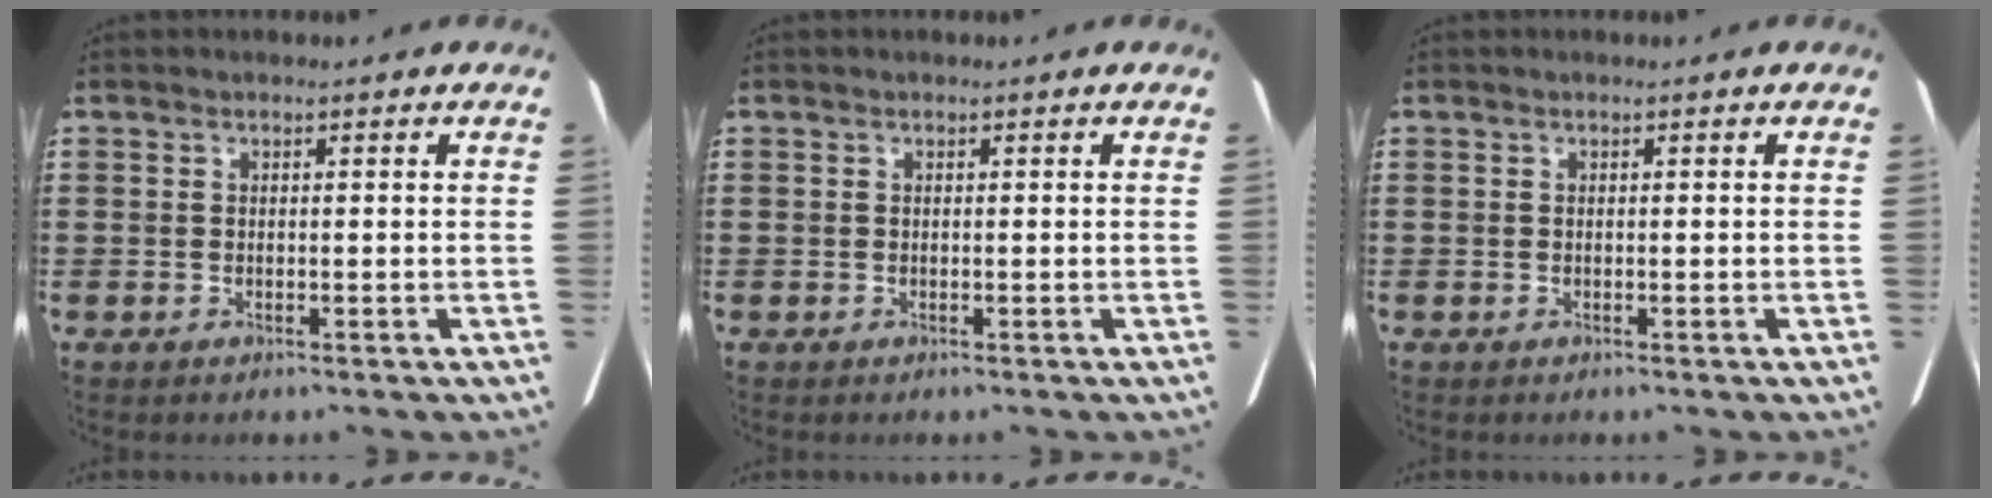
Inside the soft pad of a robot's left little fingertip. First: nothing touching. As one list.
[{"total": 0.0}, {"total": 0.0}]